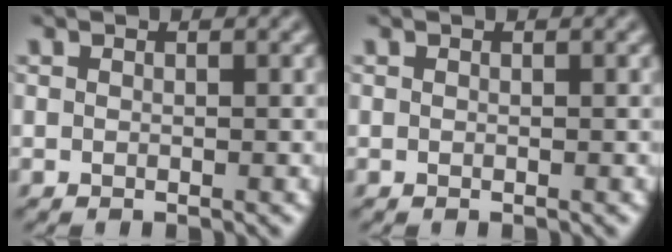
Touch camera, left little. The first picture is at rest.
{"total": 0.0}